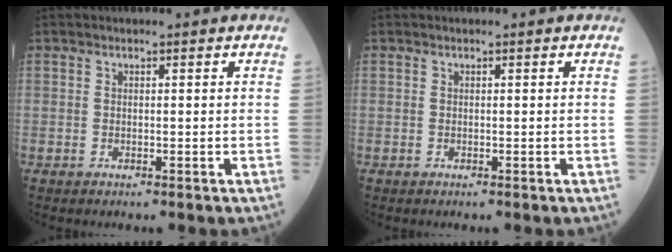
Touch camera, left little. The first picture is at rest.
{"total": 0.0}